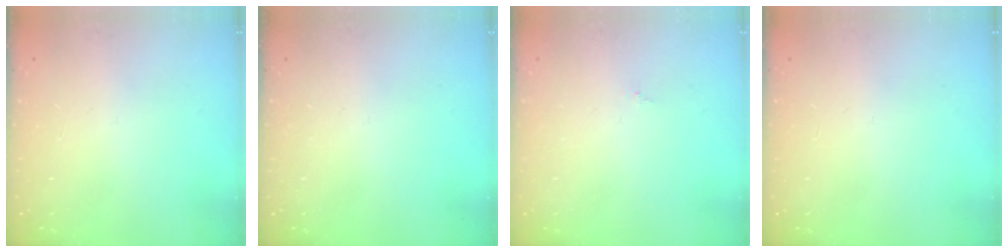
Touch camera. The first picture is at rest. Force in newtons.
{"total": 0.0}
{"total": 0.0}
{"total": 0.0}